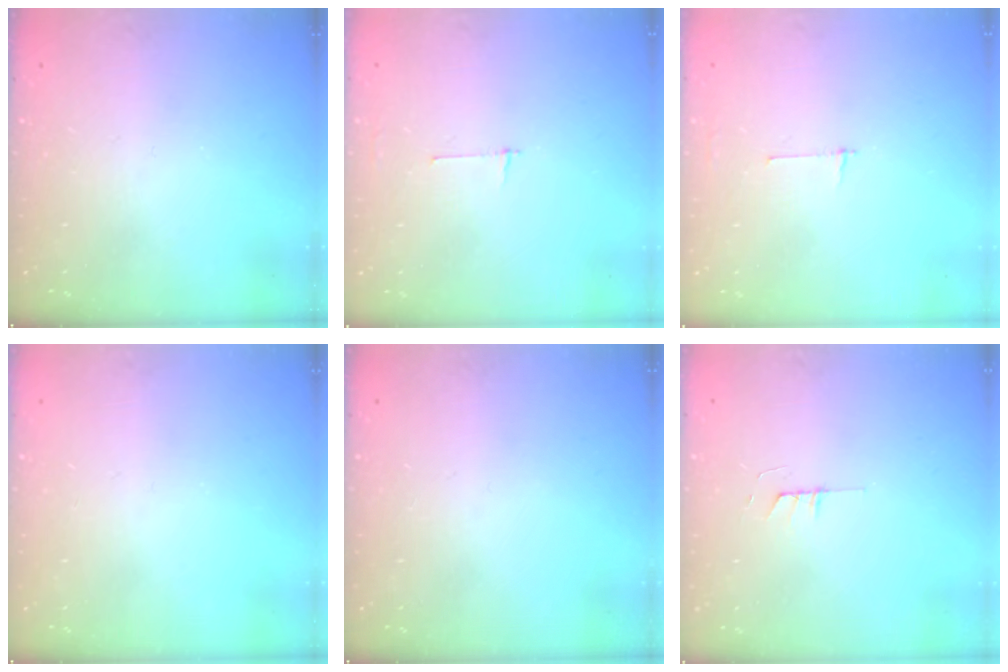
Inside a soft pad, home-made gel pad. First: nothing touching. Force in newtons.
{"total": 2.7, "press": 2.7, "slide": 0.3}
{"total": 2.7, "press": 2.7, "slide": 0.3}
{"total": 0.0}
{"total": 0.0}
{"total": 4.0, "press": 4.0, "slide": 0.4}